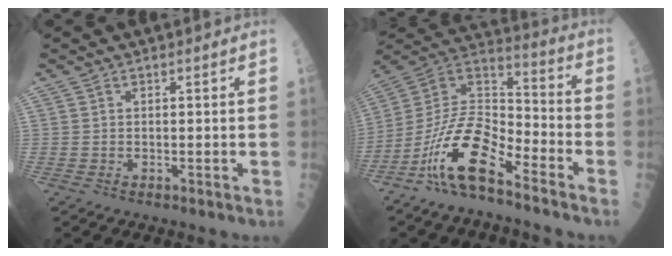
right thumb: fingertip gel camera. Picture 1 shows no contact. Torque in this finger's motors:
{"motor_torque": [0.62, 0.71, 1.49, -1.09, 0.41]}